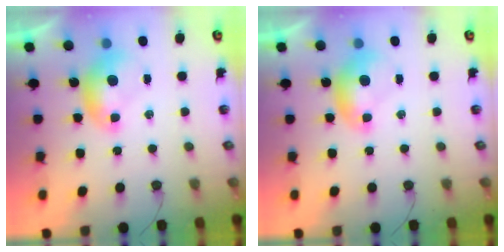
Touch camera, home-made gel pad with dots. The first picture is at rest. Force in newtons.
{"total": 0.0}